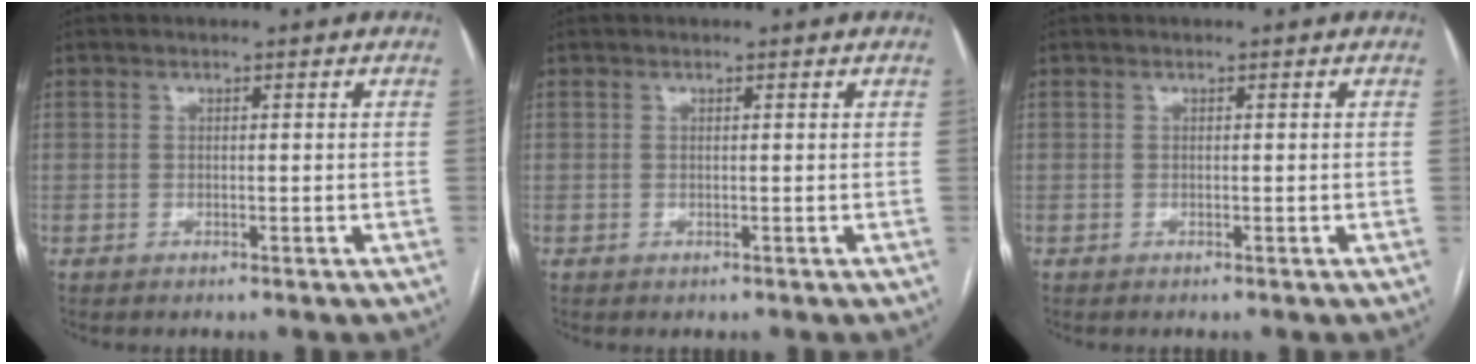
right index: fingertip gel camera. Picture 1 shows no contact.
{"total": 0.0}
{"total": 0.0}